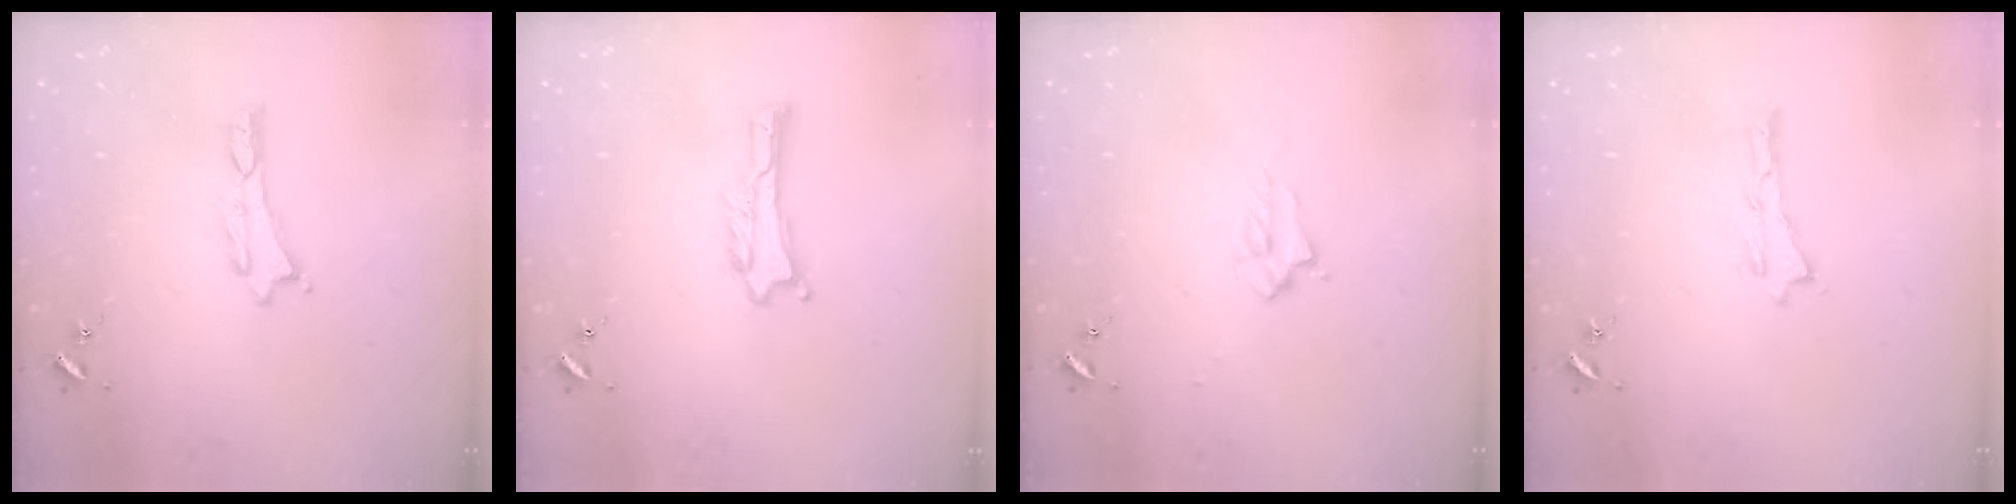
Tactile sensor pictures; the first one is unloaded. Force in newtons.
{"total": 0.0}
{"total": 1.7, "press": 1.6, "slide": 0.2}
{"total": 0.0}